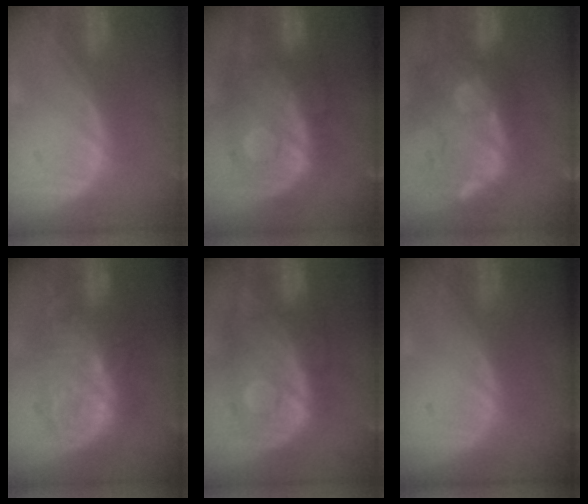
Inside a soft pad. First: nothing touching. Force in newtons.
{"total": 11.3, "press": 9.8, "slide": 5.6}
{"total": 14.4, "press": 11.7, "slide": 8.5}
{"total": 9.6, "press": 9.6, "slide": 0.2}
{"total": 11.2, "press": 9.7, "slide": 5.6}
{"total": 0.0}